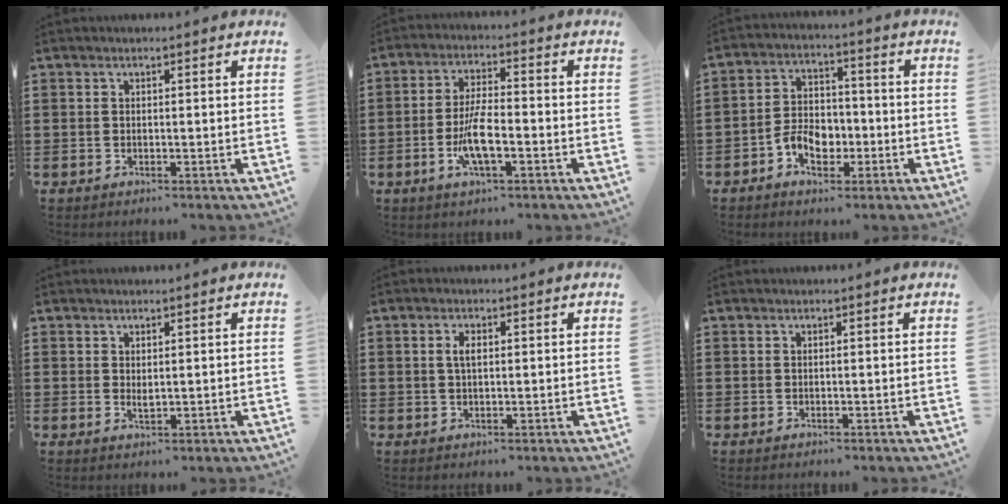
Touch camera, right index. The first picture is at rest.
{"total": 7.3, "force": [-2.4, 1.9, 6.7], "torque": [-0.144, -0.013, -0.047]}
{"total": 6.0, "force": [-2.5, 4.1, 3.6], "torque": [-0.065, 0.004, -0.047]}
{"total": 1.2, "force": [0.8, 0.4, 0.9], "torque": [-0.017, 0.001, 0.014]}
{"total": 2.1, "force": [0.4, 0.9, 1.9], "torque": [-0.039, 0.006, 0.004]}
{"total": 0.0}